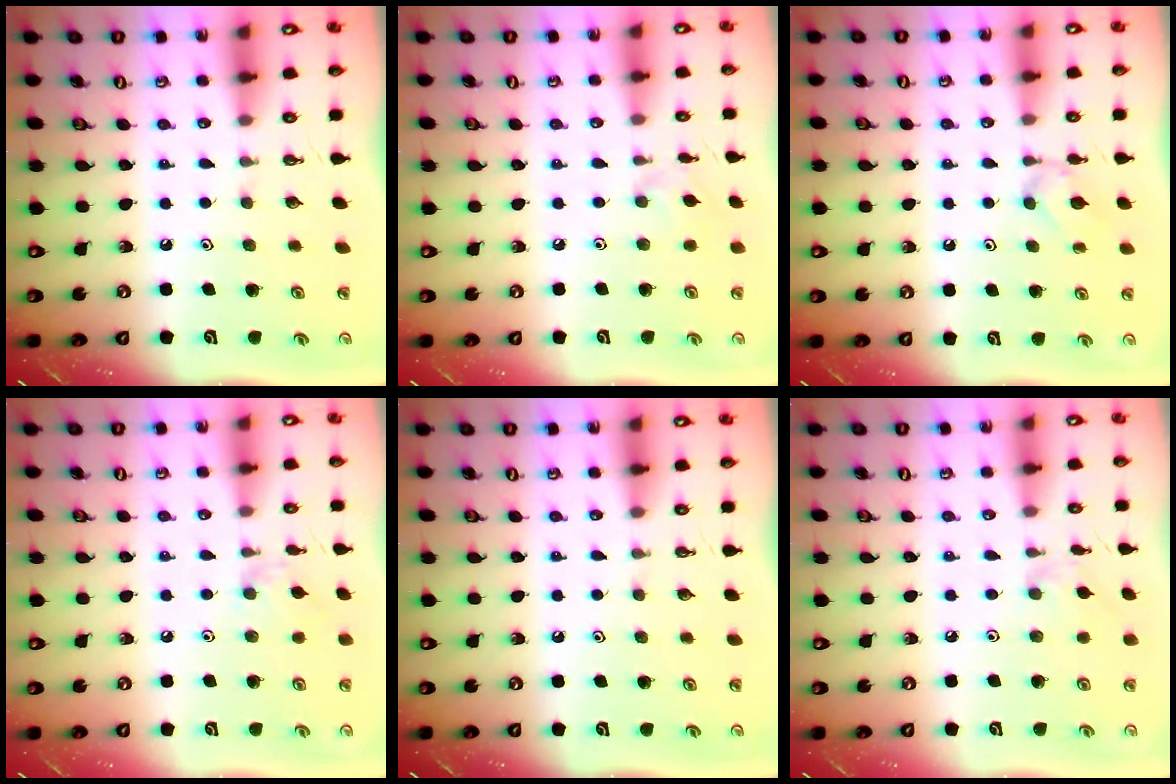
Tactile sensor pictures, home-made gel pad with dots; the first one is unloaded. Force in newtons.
{"total": 7.2, "press": 7.2, "slide": 0.8}
{"total": 5.7, "press": 5.6, "slide": 1.1}
{"total": 5.9, "press": 5.8, "slide": 0.8}
{"total": 0.0}
{"total": 1.6, "press": 1.5, "slide": 0.4}